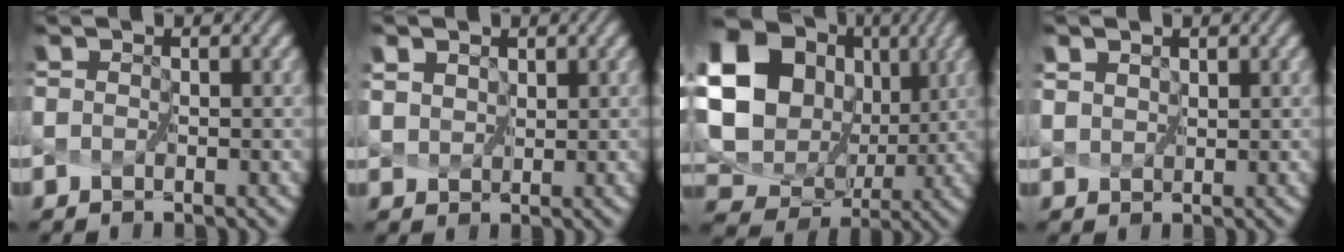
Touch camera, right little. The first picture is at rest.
{"total": 1.6, "force": [1.3, 1.0, 0.2], "torque": [0.015, 0.003, 0.021]}
{"total": 15.2, "force": [5.7, 12.6, 6.2], "torque": [-0.171, 0.007, 0.115]}
{"total": 1.1, "force": [0.9, 0.5, -0.1], "torque": [0.019, -0.001, 0.017]}